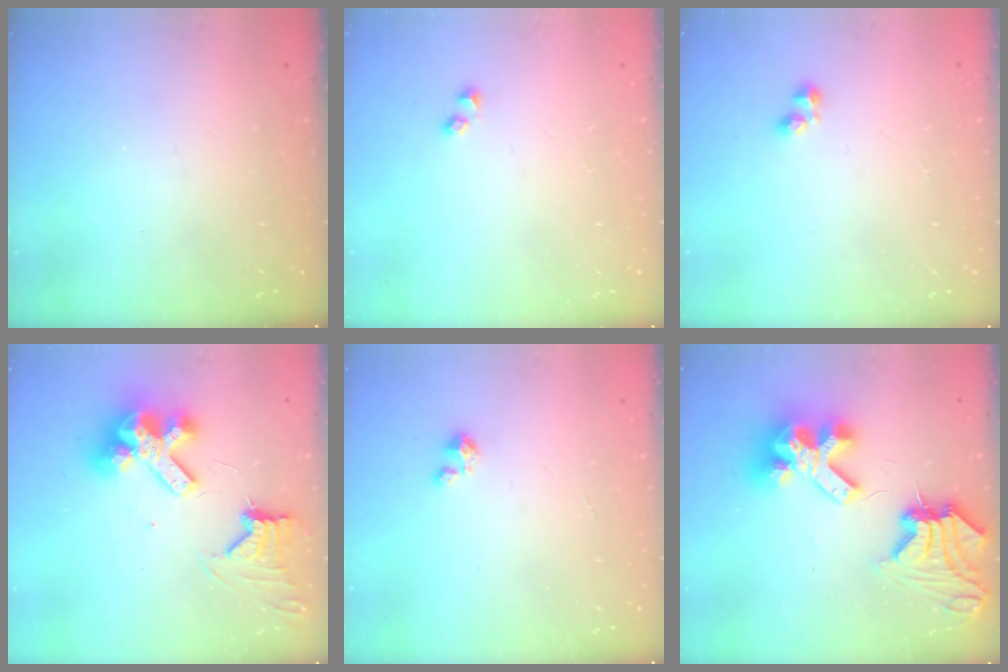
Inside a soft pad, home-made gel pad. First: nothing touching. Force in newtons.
{"total": 1.9, "press": 1.8, "slide": 0.7}
{"total": 2.4, "press": 2.3, "slide": 0.9}
{"total": 13.6, "press": 13.5, "slide": 1.6}
{"total": 3.1, "press": 3.1, "slide": 0.3}
{"total": 16.4, "press": 16.3, "slide": 1.9}